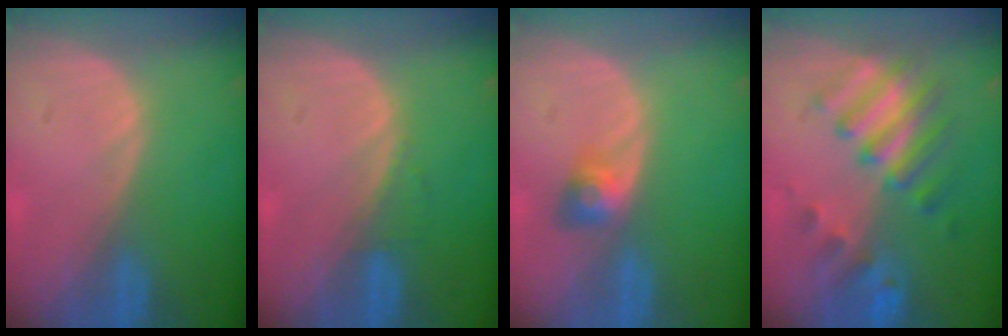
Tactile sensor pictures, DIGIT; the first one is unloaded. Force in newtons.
{"total": 0.7, "press": 0.7, "slide": 0.1}
{"total": 3.2, "press": 2.8, "slide": 1.5}
{"total": 7.8, "press": 7.7, "slide": 1.7}